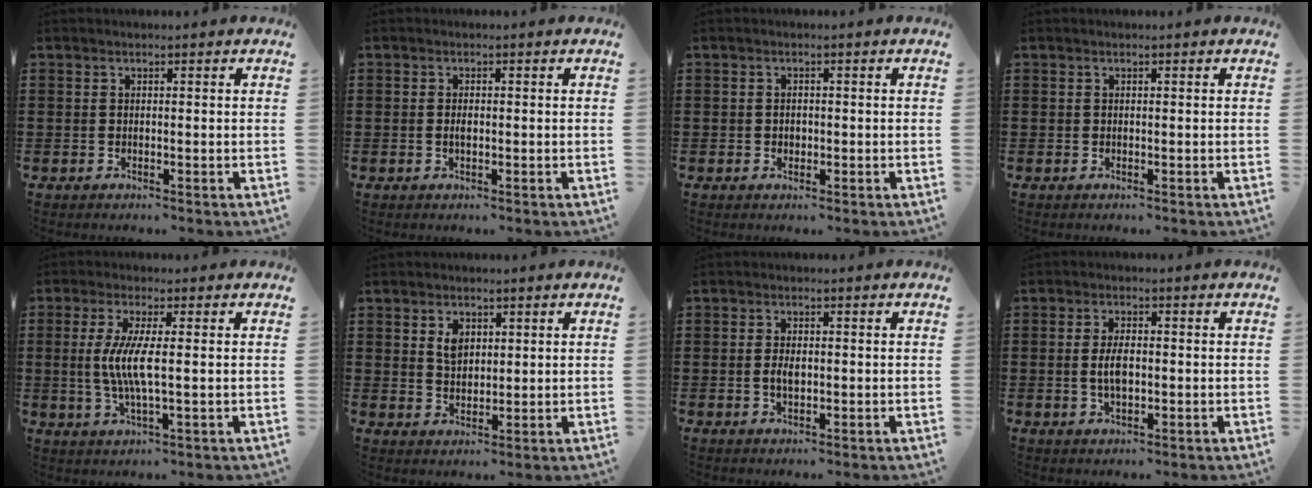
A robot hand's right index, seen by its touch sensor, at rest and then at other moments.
{"total": 1.3, "force": [-0.1, 0.6, 1.1], "torque": [-0.023, 0.002, -0.003]}
{"total": 1.0, "force": [-0.1, 0.9, 0.5], "torque": [-0.012, 0.006, -0.002]}
{"total": 0.0}
{"total": 6.0, "force": [0.1, 0.7, 6.0], "torque": [-0.131, -0.013, -0.007]}
{"total": 3.2, "force": [1.3, 2.1, 2.0], "torque": [-0.048, 0.007, 0.024]}
{"total": 2.5, "force": [-0.2, 1.2, 2.1], "torque": [-0.042, 0.002, -0.004]}
{"total": 4.2, "force": [-0.2, 2.0, 3.8], "torque": [-0.080, 0.002, -0.006]}